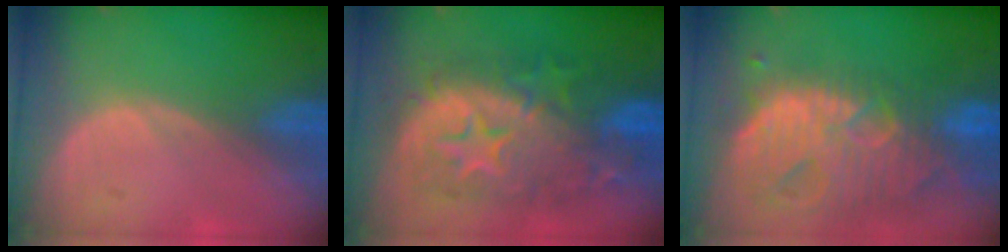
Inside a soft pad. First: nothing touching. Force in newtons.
{"total": 12.6, "press": 12.5, "slide": 1.2}
{"total": 13.9, "press": 11.7, "slide": 7.5}